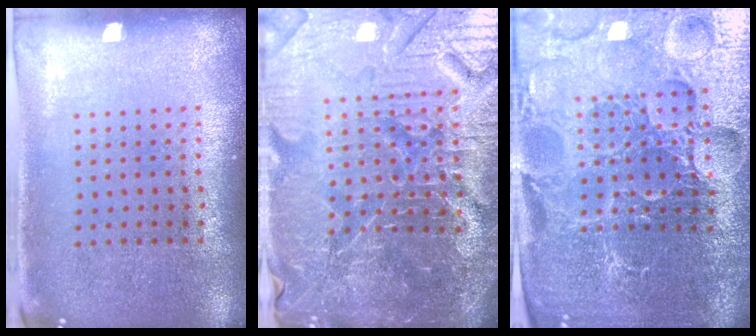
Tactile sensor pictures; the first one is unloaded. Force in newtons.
{"total": 6.4, "press": 5.8, "slide": 2.7}
{"total": 5.2, "press": 5.0, "slide": 1.6}